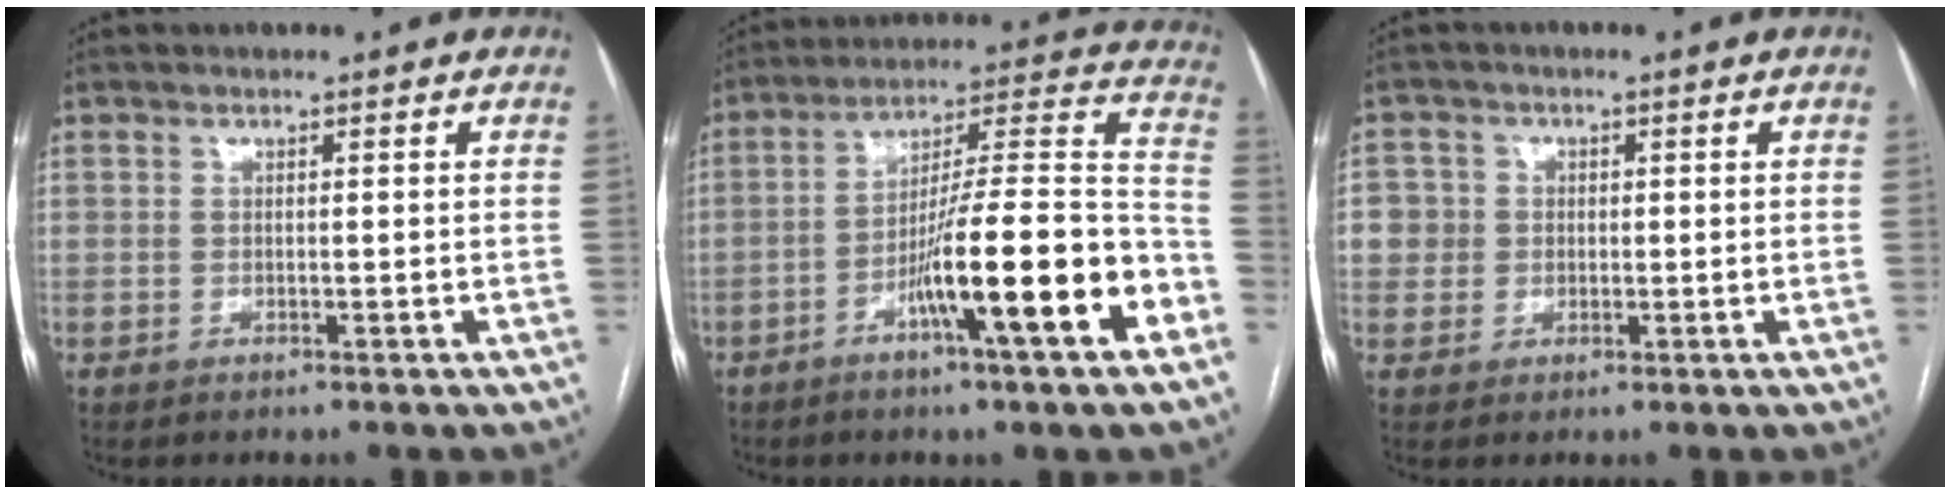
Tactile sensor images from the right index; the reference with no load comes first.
{"total": 18.6, "force": [-7.8, 0.6, 16.9], "torque": [-0.245, 0.005, -0.125]}
{"total": 4.5, "force": [0.5, 4.5, 0.3], "torque": [0.006, 0.013, 0.010]}